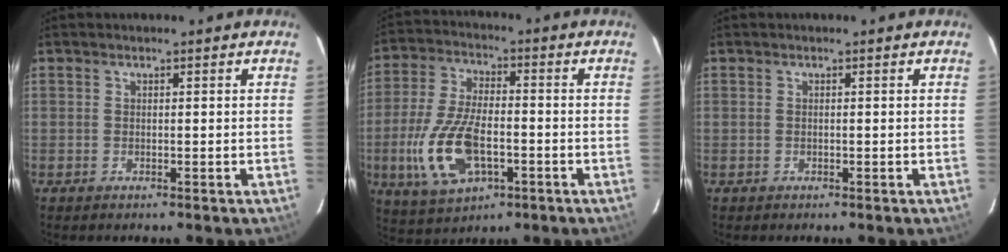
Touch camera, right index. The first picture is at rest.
{"total": 14.7, "force": [-4.2, 7.1, 12.1], "torque": [-0.266, -0.006, -0.070]}
{"total": 0.0}